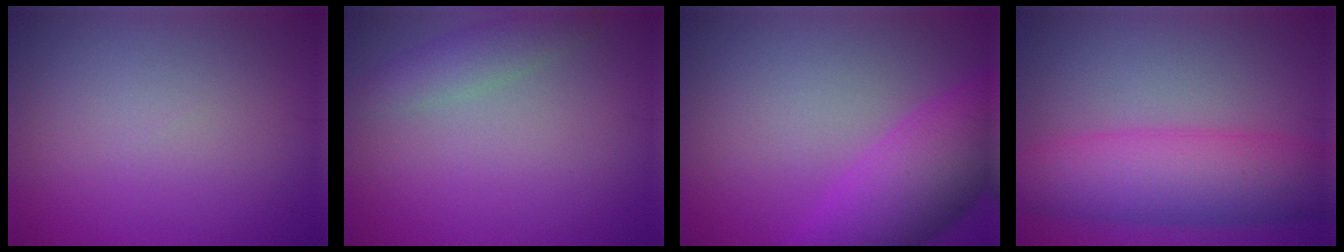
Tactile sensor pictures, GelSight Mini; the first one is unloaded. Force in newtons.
{"total": 2.4, "press": 2.4, "slide": 0.2}
{"total": 7.7, "press": 7.7, "slide": 0.3}
{"total": 8.5, "press": 8.5, "slide": 0.1}